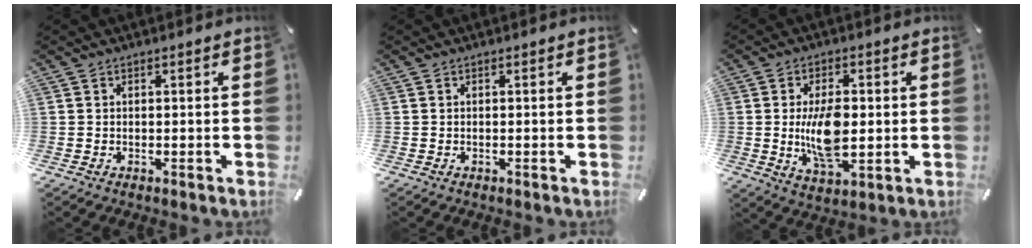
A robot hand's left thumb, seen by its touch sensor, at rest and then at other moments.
{"total": 0.0}
{"total": 10.9, "force": [0.0, 5.7, 9.3], "torque": [-0.188, -0.008, -0.005]}